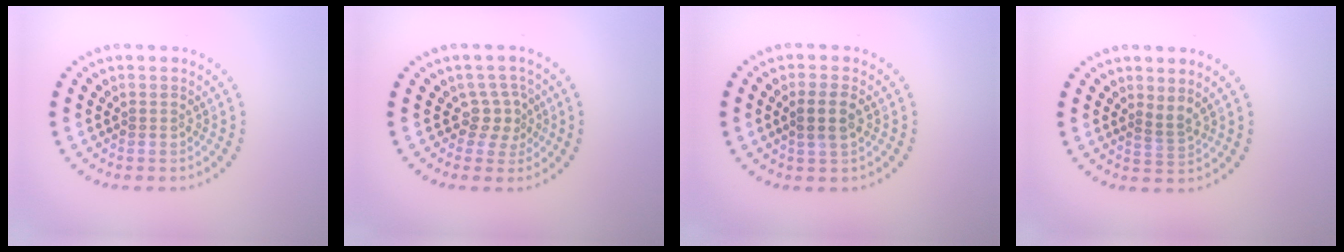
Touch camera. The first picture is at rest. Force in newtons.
{"total": 2.2, "press": 1.5, "slide": 1.6}
{"total": 2.4, "press": 2.2, "slide": 0.9}
{"total": 1.4, "press": 0.9, "slide": 1.1}